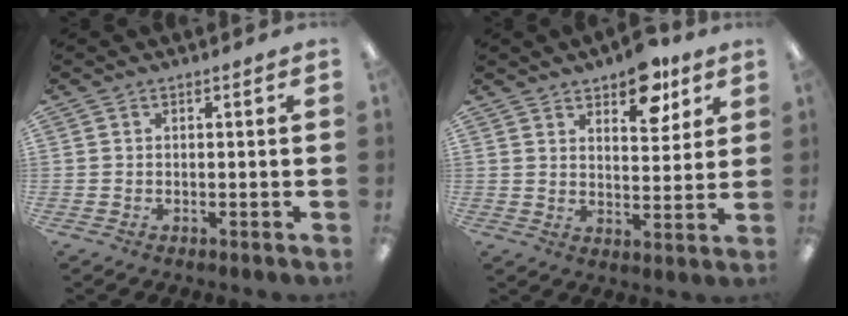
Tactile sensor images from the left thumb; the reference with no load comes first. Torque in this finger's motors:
{"motor_torque": [-0.04, 0.15, -0.05, -0.10, 0.04]}